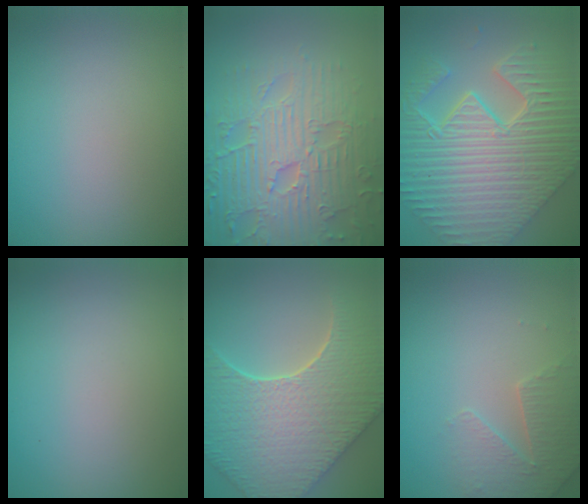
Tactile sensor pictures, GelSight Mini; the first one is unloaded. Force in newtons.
{"total": 8.7, "press": 6.4, "slide": 5.8}
{"total": 11.1, "press": 8.1, "slide": 7.6}
{"total": 0.0}
{"total": 8.8, "press": 7.2, "slide": 5.0}
{"total": 2.8, "press": 2.7, "slide": 0.7}